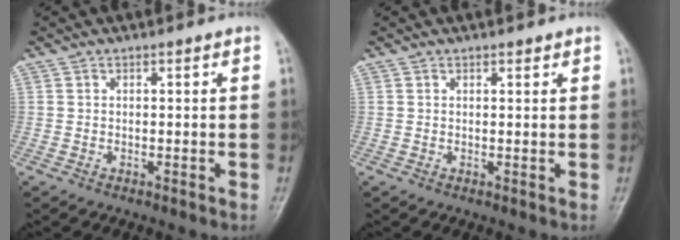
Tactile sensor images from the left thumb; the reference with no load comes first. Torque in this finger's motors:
{"motor_torque": [-0.15, -0.10, -0.06, 0.05, -0.01]}